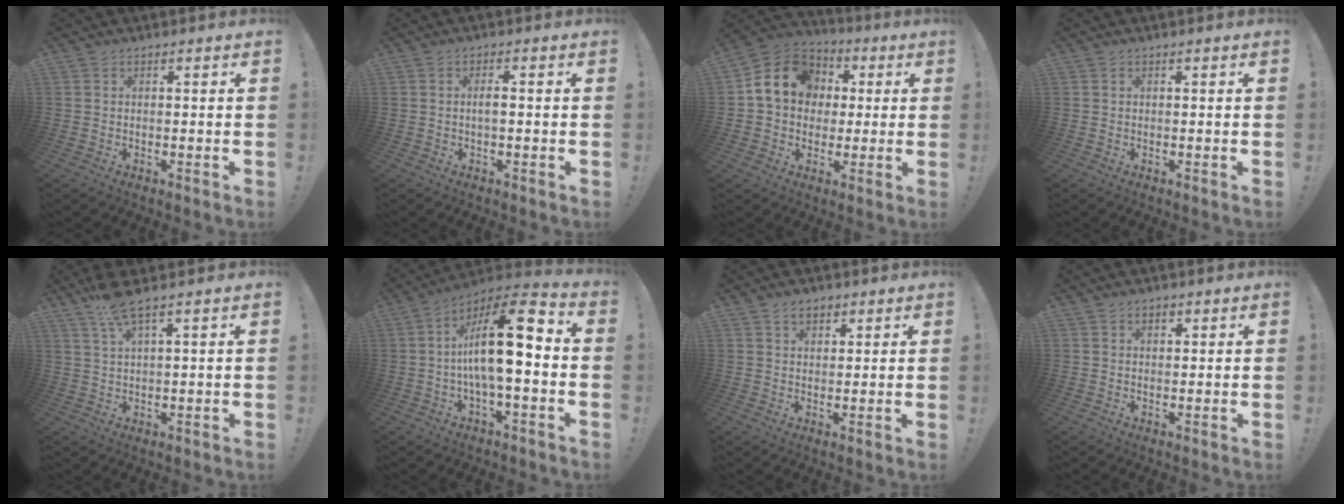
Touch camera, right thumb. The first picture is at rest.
{"total": 2.5, "force": [-0.6, 0.5, 2.4], "torque": [-0.048, 0.007, -0.010]}
{"total": 14.3, "force": [3.0, 12.0, 7.2], "torque": [-0.100, 0.001, 0.064]}
{"total": 0.0}
{"total": 6.3, "force": [4.2, 0.5, 4.6], "torque": [-0.087, -0.014, 0.073]}
{"total": 18.9, "force": [0.0, 6.2, 17.9], "torque": [-0.295, 0.002, -0.004]}
{"total": 3.6, "force": [2.1, 2.3, 1.8], "torque": [-0.025, -0.004, 0.037]}
{"total": 1.5, "force": [0.8, 0.9, 0.9], "torque": [-0.019, 0.003, 0.015]}